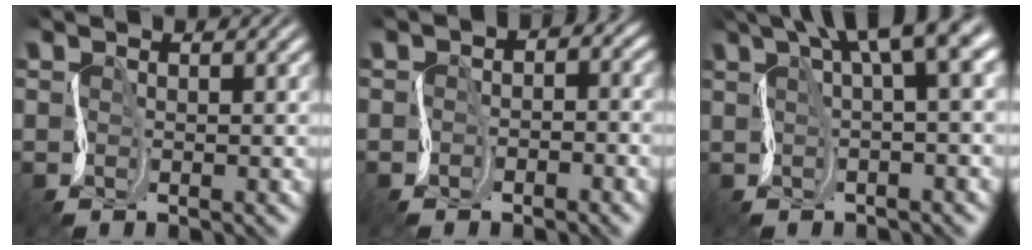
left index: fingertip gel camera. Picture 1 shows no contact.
{"total": 2.5, "force": [-1.0, 1.7, 1.6], "torque": [-0.013, 0.005, -0.022]}
{"total": 8.3, "force": [3.8, 2.0, 7.0], "torque": [-0.082, 0.026, 0.063]}